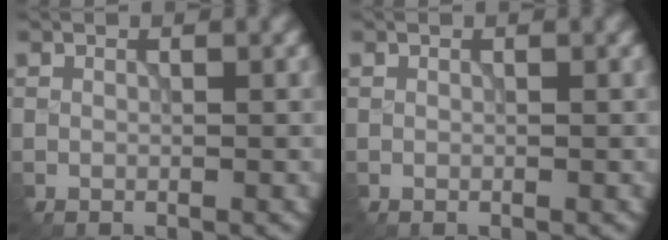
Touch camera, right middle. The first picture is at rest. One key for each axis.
{"total": 0.0}